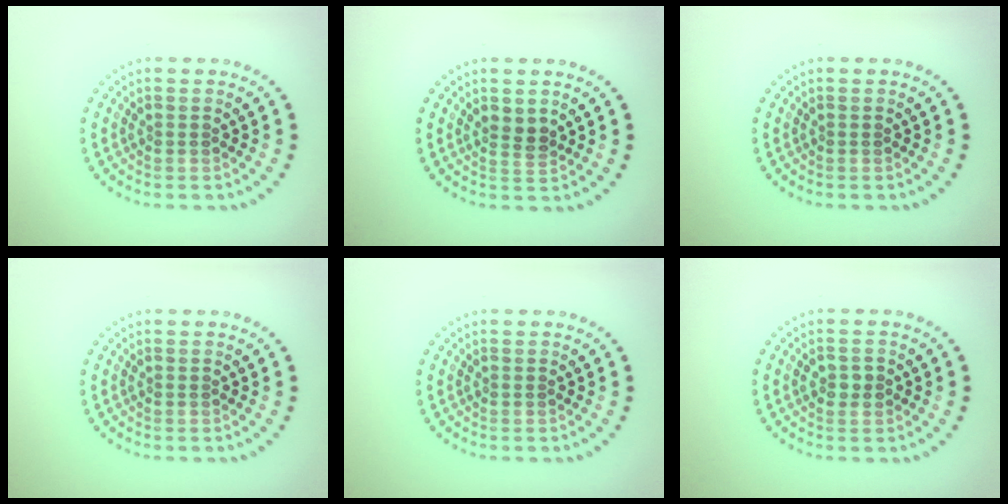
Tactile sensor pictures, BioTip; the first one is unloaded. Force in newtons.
{"total": 1.7, "press": 1.5, "slide": 0.7}
{"total": 0.0}
{"total": 0.0}
{"total": 0.0}
{"total": 1.6, "press": 1.6, "slide": 0.2}